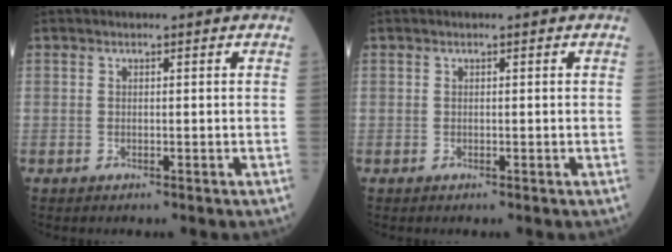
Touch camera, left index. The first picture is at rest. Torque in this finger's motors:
{"motor_torque": [0.03, 0.03, 0.00, 0.00]}